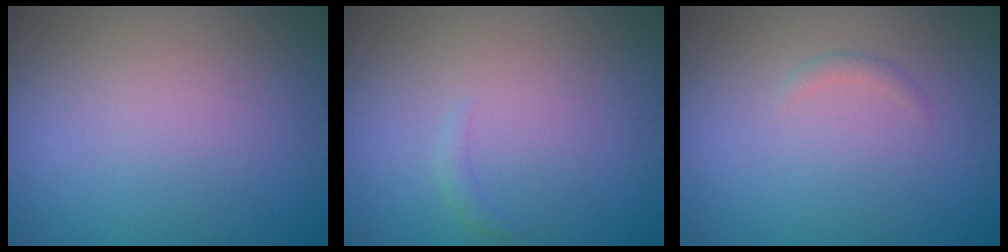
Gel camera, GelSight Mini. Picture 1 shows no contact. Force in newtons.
{"total": 0.8, "press": 0.8, "slide": 0.1}
{"total": 0.7, "press": 0.7, "slide": 0.0}